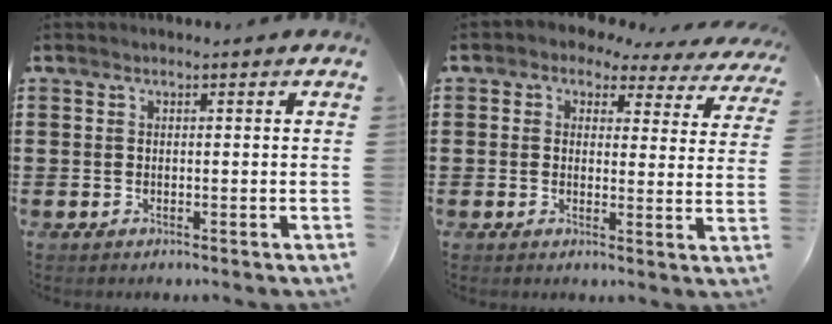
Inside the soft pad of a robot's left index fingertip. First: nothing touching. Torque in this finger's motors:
{"motor_torque": [2.14, 0.00, 0.44, -0.09]}